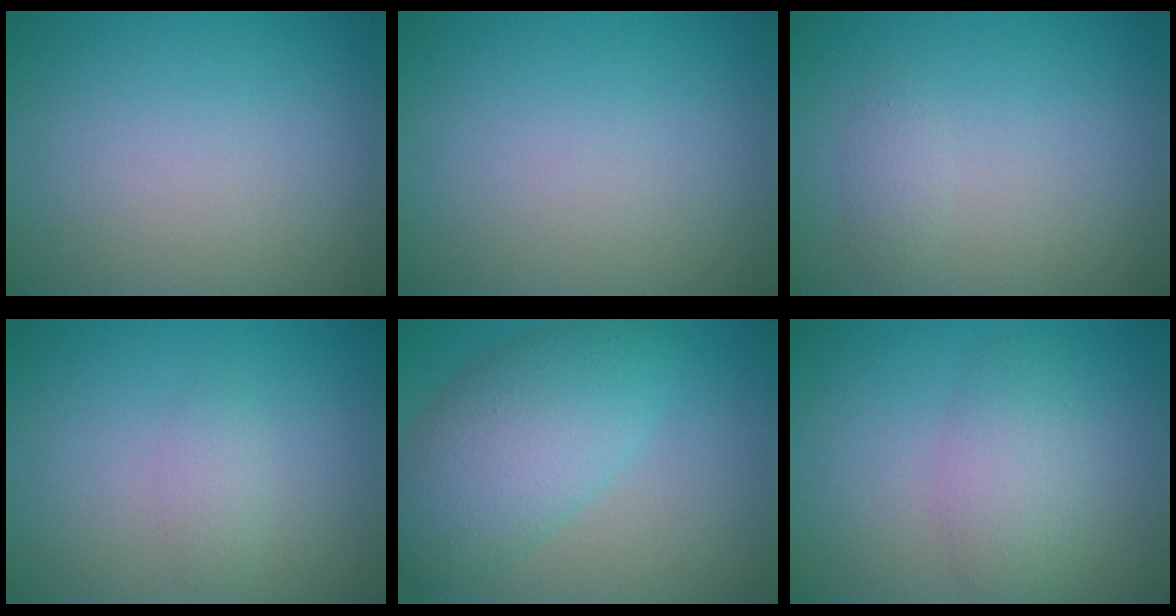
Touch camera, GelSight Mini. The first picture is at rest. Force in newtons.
{"total": 0.0}
{"total": 1.0, "press": 1.0, "slide": 0.0}
{"total": 1.2, "press": 1.2, "slide": 0.1}
{"total": 7.0, "press": 7.0, "slide": 0.2}
{"total": 3.3, "press": 3.3, "slide": 0.2}